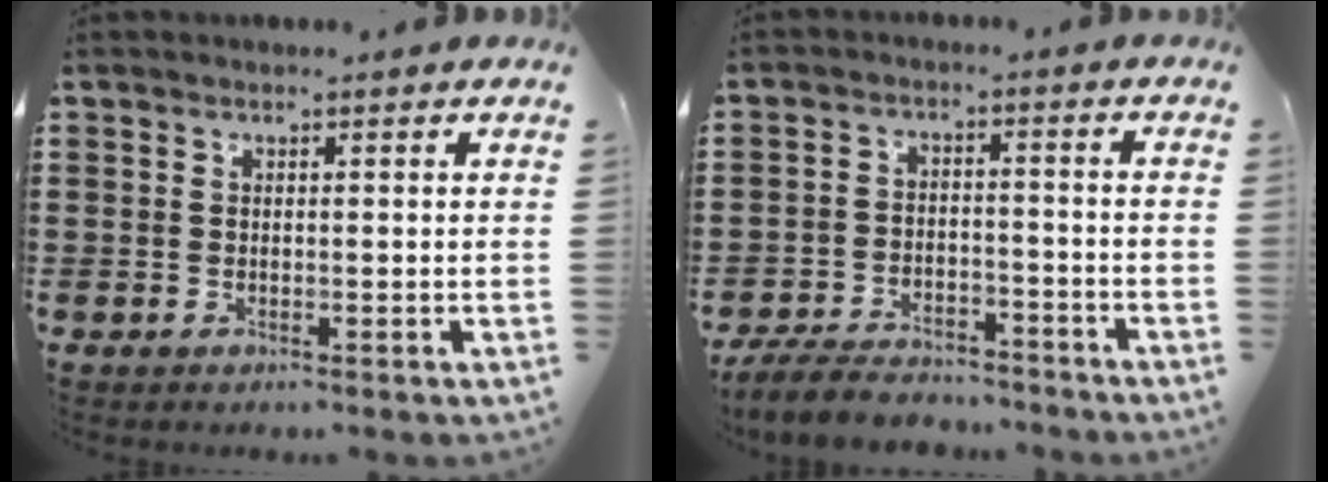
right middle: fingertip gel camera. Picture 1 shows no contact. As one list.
[{"total": 6.2, "force": [-5.9, 1.4, 1.3], "torque": [-0.034, 0.009, -0.118]}]